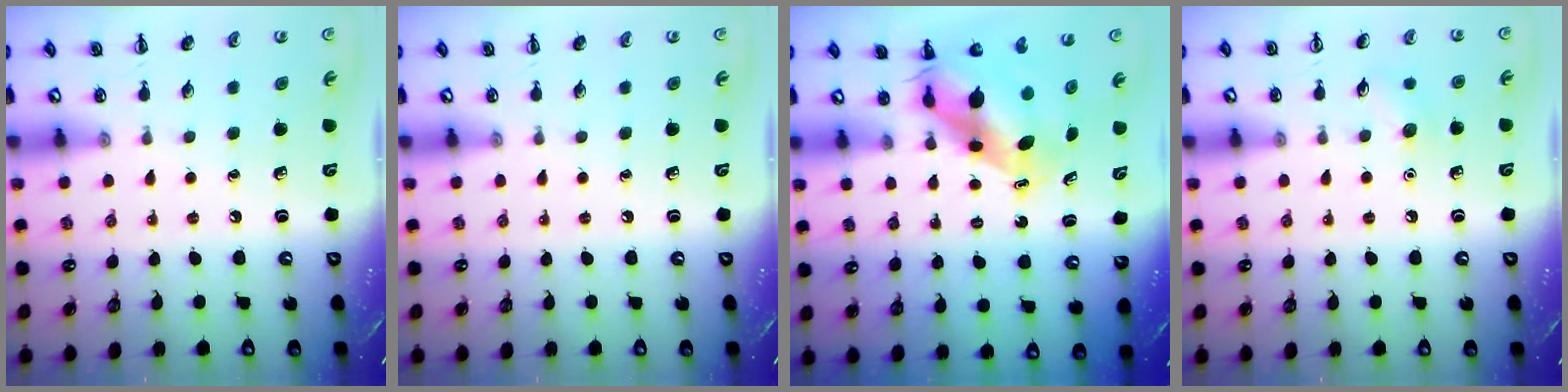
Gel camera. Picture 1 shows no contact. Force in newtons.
{"total": 0.0}
{"total": 6.4, "press": 6.2, "slide": 1.8}
{"total": 5.9, "press": 5.6, "slide": 1.7}